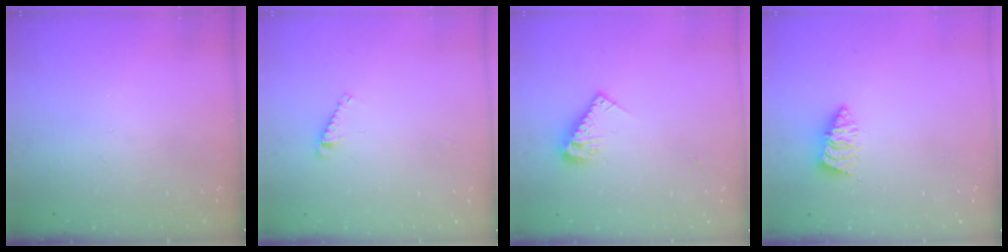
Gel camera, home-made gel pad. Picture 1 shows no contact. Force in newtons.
{"total": 3.2, "press": 3.2, "slide": 0.4}
{"total": 7.7, "press": 7.7, "slide": 0.7}
{"total": 2.0, "press": 2.0, "slide": 0.2}